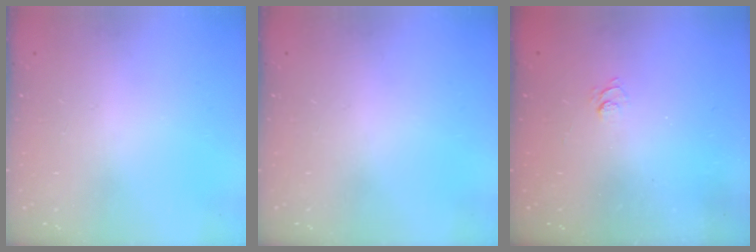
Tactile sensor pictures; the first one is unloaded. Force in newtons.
{"total": 0.0}
{"total": 2.8, "press": 2.5, "slide": 1.3}